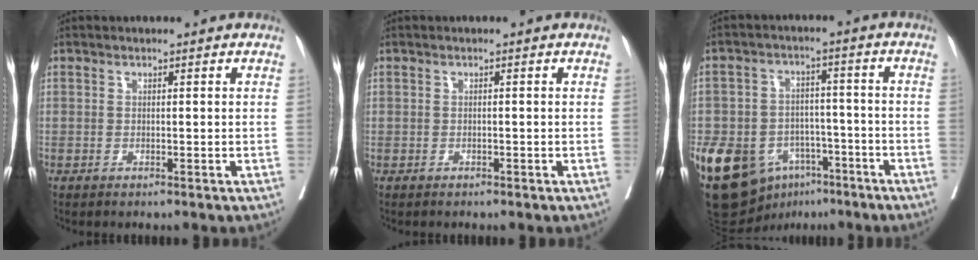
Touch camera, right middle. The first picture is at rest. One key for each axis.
{"total": 0.6, "fx": -0.3, "fy": 0.5, "fz": 0.0, "tx": -0.005, "ty": 0.004, "tz": -0.006}
{"total": 15.3, "fx": -8.0, "fy": 10.4, "fz": 7.8, "tx": -0.146, "ty": 0.015, "tz": -0.122}